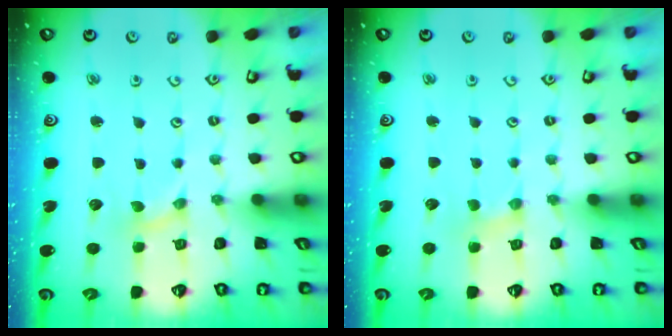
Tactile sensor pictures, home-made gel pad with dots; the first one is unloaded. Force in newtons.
{"total": 0.0}